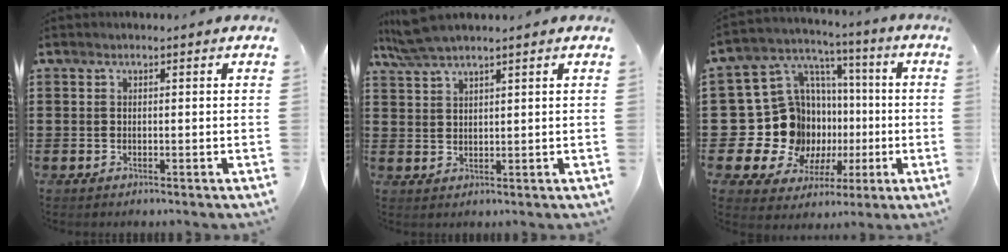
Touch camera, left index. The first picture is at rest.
{"total": 3.9, "force": [3.3, 0.3, 2.1], "torque": [-0.049, -0.002, 0.062]}
{"total": 18.5, "force": [-2.3, 16.8, 7.5], "torque": [-0.185, -0.022, 0.003]}